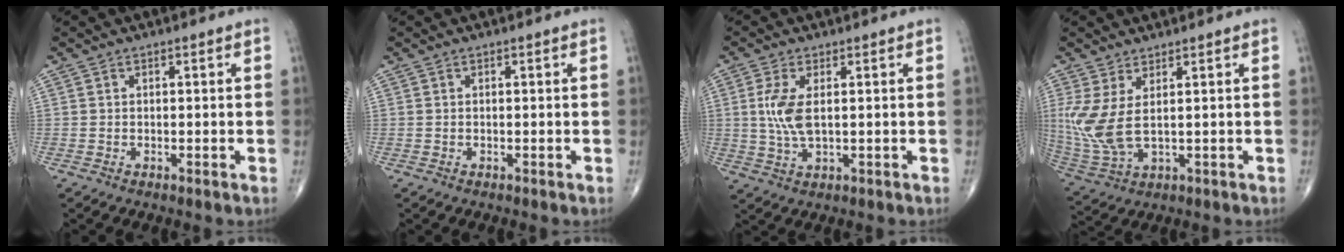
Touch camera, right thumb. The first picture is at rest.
{"total": 0.0}
{"total": 6.2, "force": [0.9, 2.6, 5.6], "torque": [-0.130, -0.005, 0.021]}
{"total": 9.1, "force": [1.9, 3.5, 8.2], "torque": [-0.204, -0.014, 0.052]}